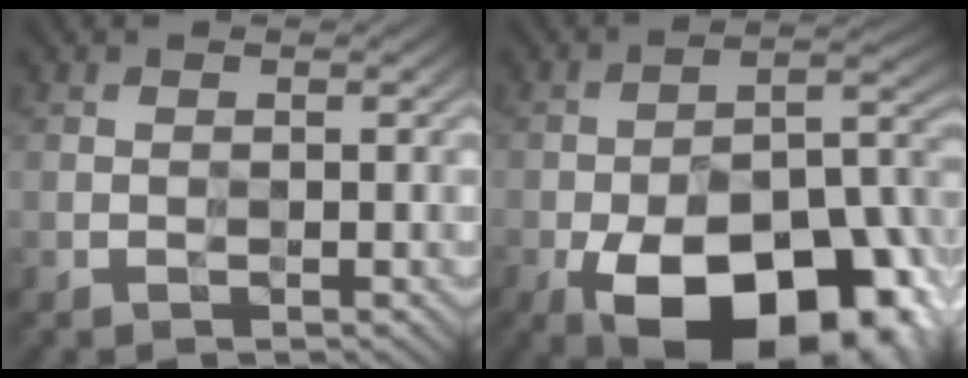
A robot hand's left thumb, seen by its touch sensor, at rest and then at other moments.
{"total": 19.6, "force": [-11.4, 9.0, 13.1], "torque": [-0.194, -0.025, -0.175]}